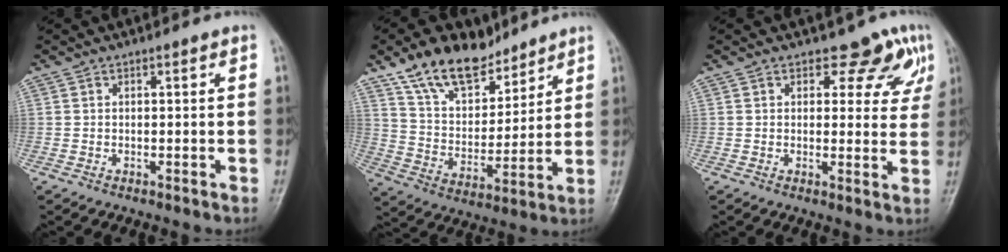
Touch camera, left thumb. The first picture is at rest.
{"total": 14.9, "force": [10.8, 7.8, 6.8], "torque": [-0.079, -0.055, 0.200]}
{"total": 6.5, "force": [4.6, 3.9, 2.3], "torque": [0.008, -0.029, 0.043]}